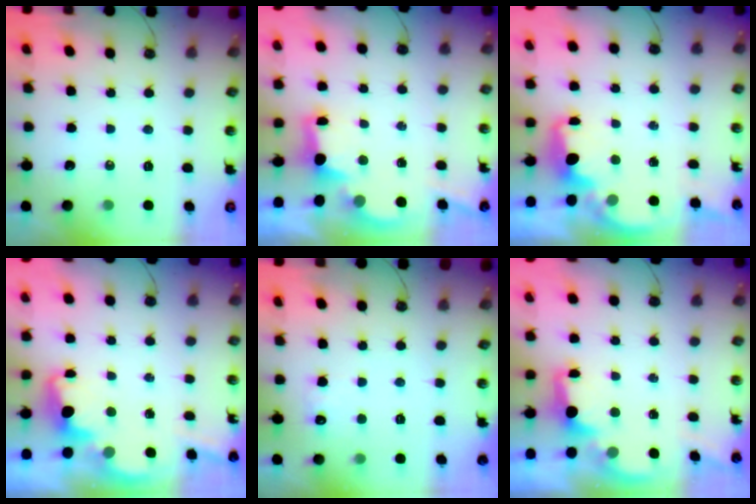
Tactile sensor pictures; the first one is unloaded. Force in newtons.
{"total": 2.5, "press": 2.4, "slide": 0.7}
{"total": 2.2, "press": 2.1, "slide": 0.8}
{"total": 3.6, "press": 3.6, "slide": 0.7}
{"total": 4.8, "press": 4.6, "slide": 1.3}
{"total": 1.9, "press": 1.7, "slide": 0.8}